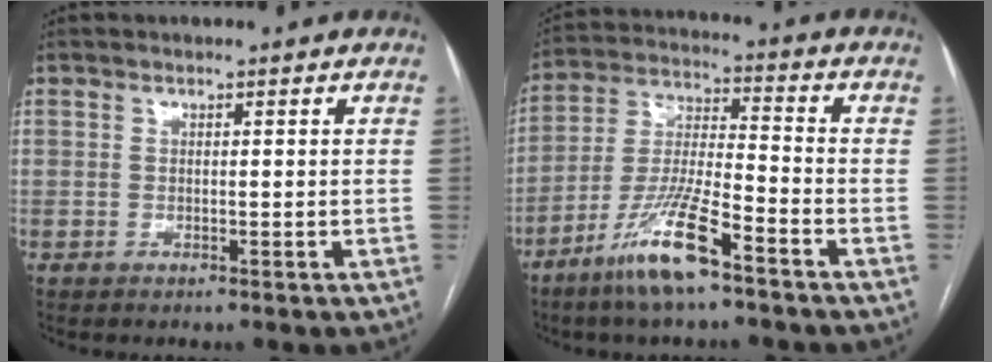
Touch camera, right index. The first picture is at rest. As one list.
[{"total": 11.9, "force": [-7.5, 1.1, 9.2], "torque": [-0.188, -0.020, -0.147]}]